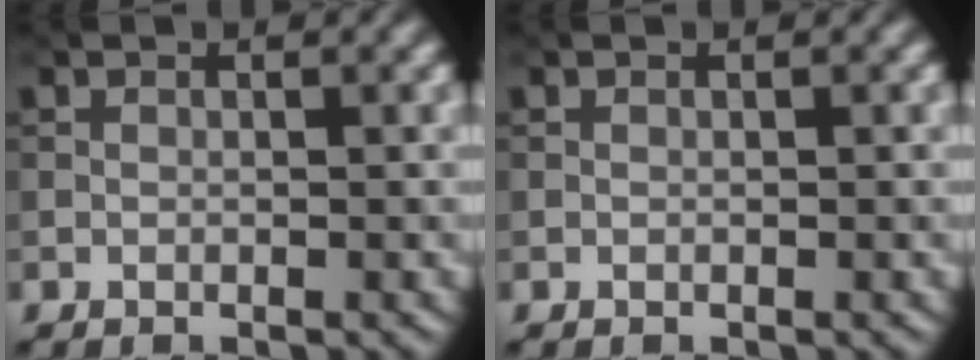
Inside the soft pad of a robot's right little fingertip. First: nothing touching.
{"total": 0.0}